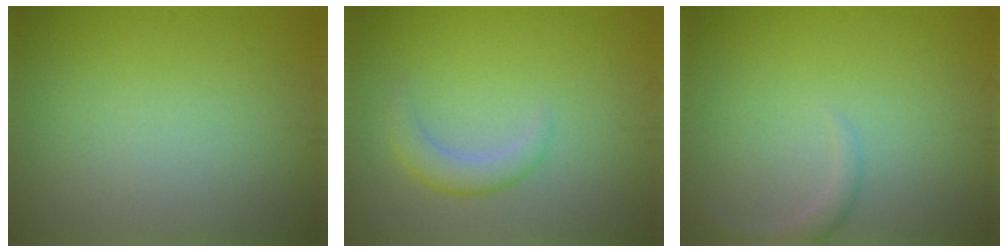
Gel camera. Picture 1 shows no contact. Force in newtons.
{"total": 2.3, "press": 2.2, "slide": 0.2}
{"total": 1.5, "press": 1.5, "slide": 0.2}